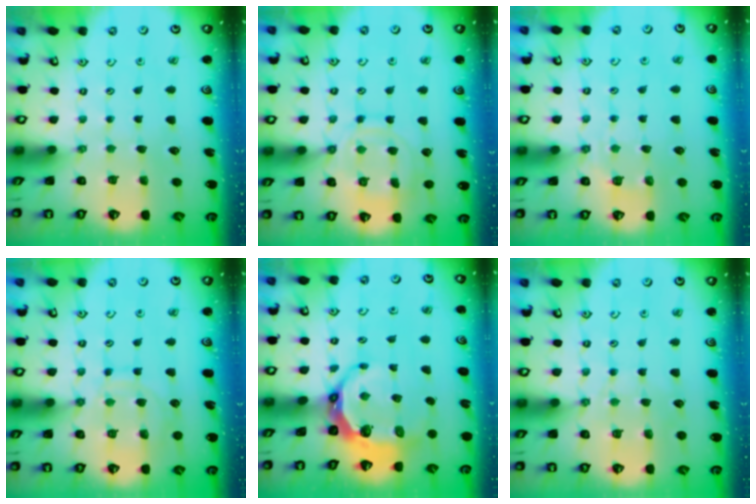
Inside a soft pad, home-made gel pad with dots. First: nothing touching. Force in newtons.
{"total": 12.8, "press": 12.8, "slide": 1.0}
{"total": 3.9, "press": 3.7, "slide": 1.2}
{"total": 11.3, "press": 11.3, "slide": 1.0}
{"total": 7.8, "press": 6.7, "slide": 3.9}
{"total": 5.7, "press": 5.6, "slide": 0.8}